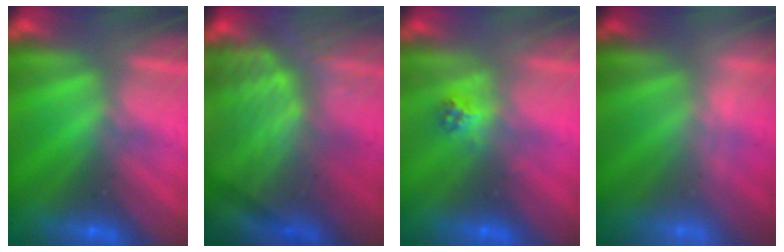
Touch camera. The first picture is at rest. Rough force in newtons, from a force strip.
{"total": 3.7}
{"total": 2.1}
{"total": 1.9}